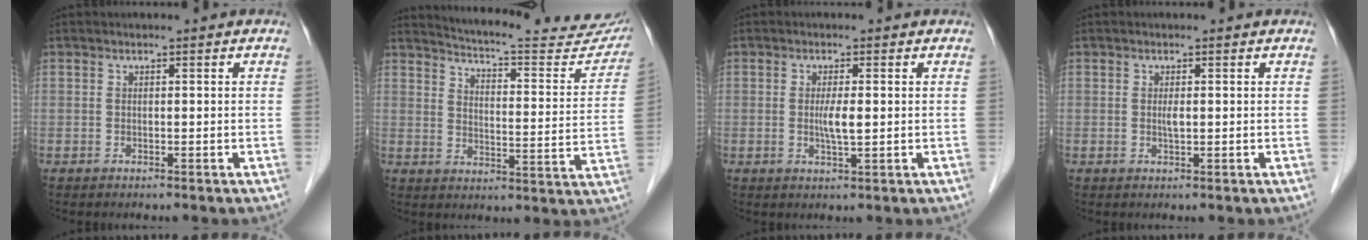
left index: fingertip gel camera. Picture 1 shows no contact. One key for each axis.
{"total": 22.3, "fx": 21.1, "fy": 2.9, "fz": 6.7, "tx": -0.093, "ty": -0.068, "tz": 0.256}
{"total": 2.8, "fx": -0.1, "fy": 0.3, "fz": 2.7, "tx": -0.057, "ty": -0.007, "tz": -0.001}
{"total": 1.0, "fx": 0.0, "fy": 0.2, "fz": 1.0, "tx": -0.021, "ty": -0.004, "tz": 0.000}